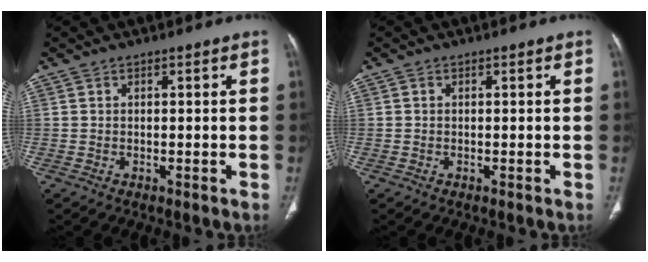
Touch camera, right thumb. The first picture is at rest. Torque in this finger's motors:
{"motor_torque": [-0.03, 0.02, 0.11, -0.11, -0.05]}